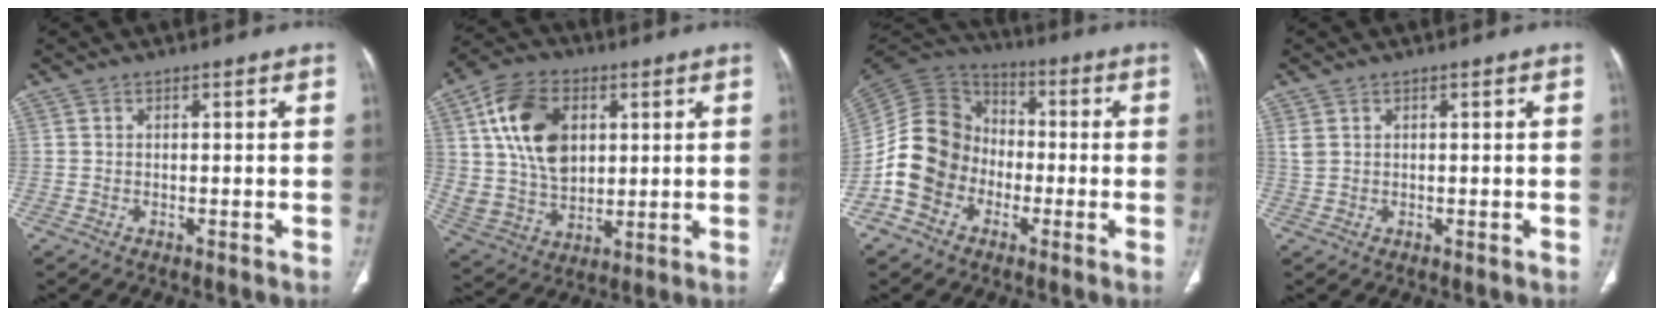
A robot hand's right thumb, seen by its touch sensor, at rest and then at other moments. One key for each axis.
{"total": 17.0, "fx": 4.8, "fy": 11.5, "fz": 11.5, "tx": -0.189, "ty": -0.006, "tz": 0.096}
{"total": 14.0, "fx": -4.3, "fy": 11.8, "fz": 6.3, "tx": -0.098, "ty": 0.050, "tz": -0.088}
{"total": 1.4, "fx": 0.8, "fy": 1.0, "fz": 0.7, "tx": -0.016, "ty": 0.003, "tz": 0.021}